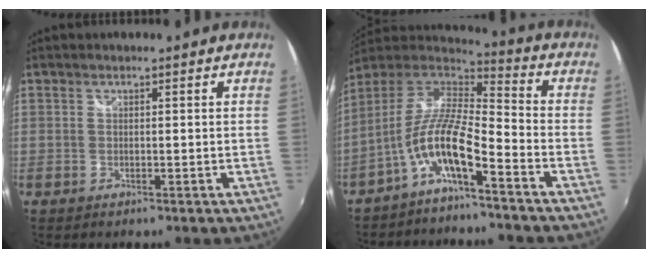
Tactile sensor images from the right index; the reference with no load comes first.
{"total": 11.5, "force": [-6.3, 2.1, 9.4], "torque": [-0.188, 0.006, -0.125]}